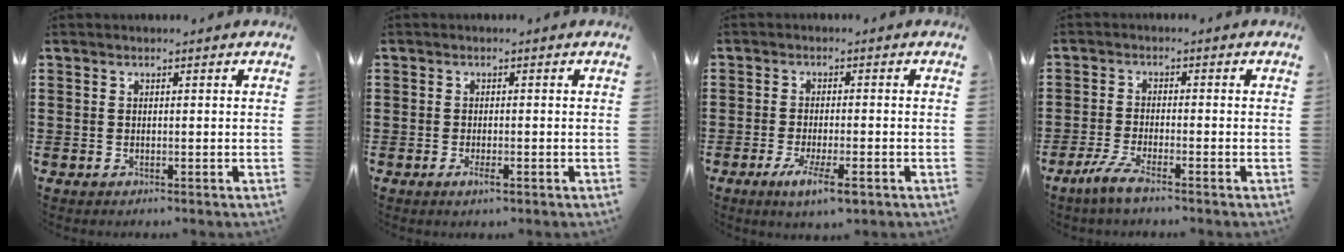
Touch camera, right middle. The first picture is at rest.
{"total": 1.5, "force": [-0.7, 0.3, 1.3], "torque": [-0.024, -0.001, -0.013]}
{"total": 5.1, "force": [-2.6, 0.9, 4.3], "torque": [-0.080, -0.008, -0.045]}
{"total": 3.7, "force": [-2.6, 0.1, 2.6], "torque": [-0.073, -0.014, -0.054]}